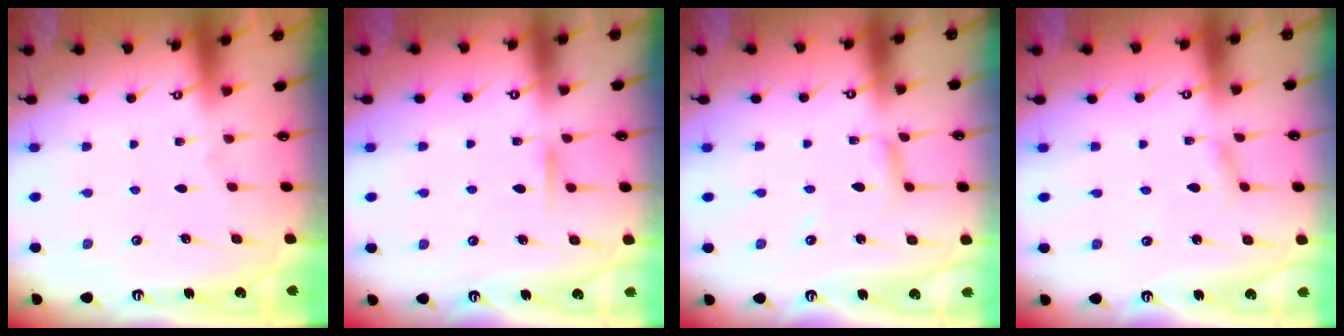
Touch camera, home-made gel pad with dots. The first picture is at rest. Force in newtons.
{"total": 6.4, "press": 6.4, "slide": 0.6}
{"total": 5.0, "press": 5.0, "slide": 0.3}
{"total": 2.3, "press": 2.3, "slide": 0.2}